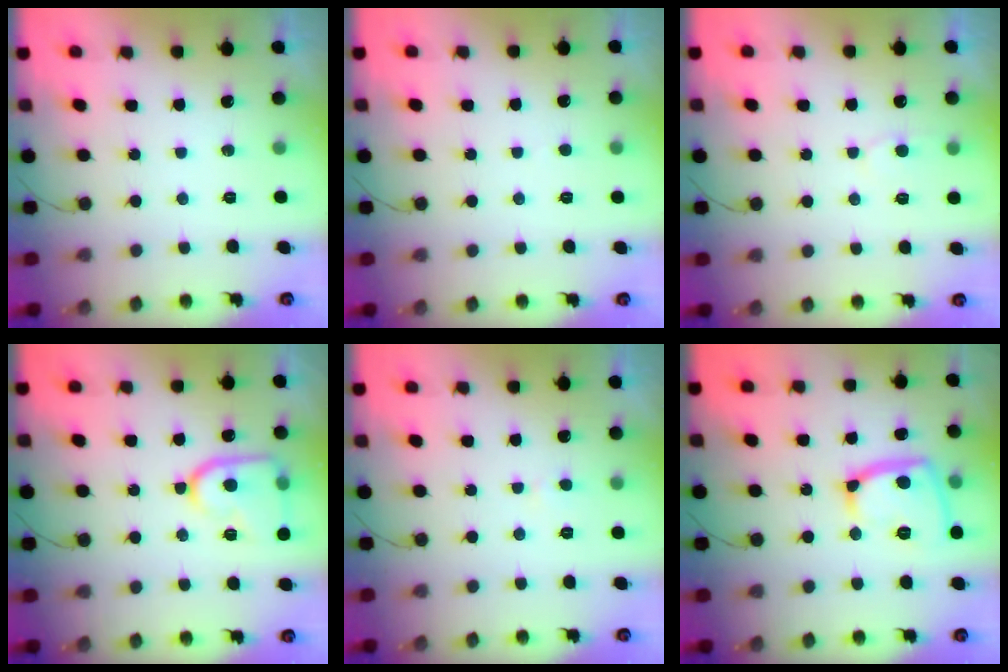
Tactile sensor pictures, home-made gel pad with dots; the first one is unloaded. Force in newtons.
{"total": 2.5, "press": 2.5, "slide": 0.2}
{"total": 4.9, "press": 4.9, "slide": 0.4}
{"total": 14.6, "press": 14.5, "slide": 1.3}
{"total": 2.2, "press": 2.2, "slide": 0.2}
{"total": 14.5, "press": 14.4, "slide": 1.5}